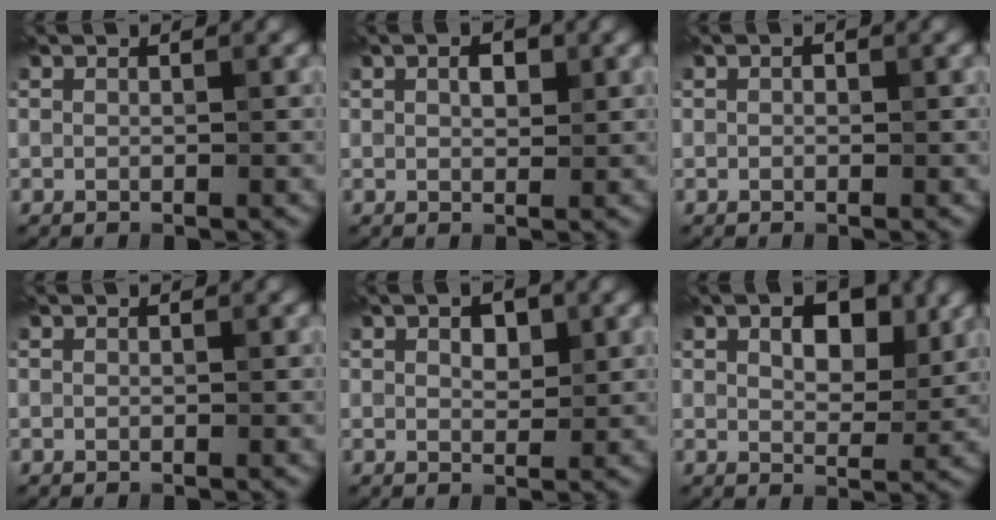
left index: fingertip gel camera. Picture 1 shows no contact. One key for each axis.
{"total": 1.7, "fx": 0.6, "fy": 1.0, "fz": 1.3, "tx": -0.020, "ty": 0.002, "tz": 0.010}
{"total": 0.5, "fx": 0.1, "fy": 0.4, "fz": 0.3, "tx": -0.003, "ty": -0.002, "tz": -0.001}
{"total": 0.0}
{"total": 2.4, "fx": 1.0, "fy": 1.2, "fz": 1.7, "tx": -0.024, "ty": 0.001, "tz": 0.018}
{"total": 5.3, "fx": 2.2, "fy": 2.7, "fz": 3.9, "tx": -0.060, "ty": 0.000, "tz": 0.034}